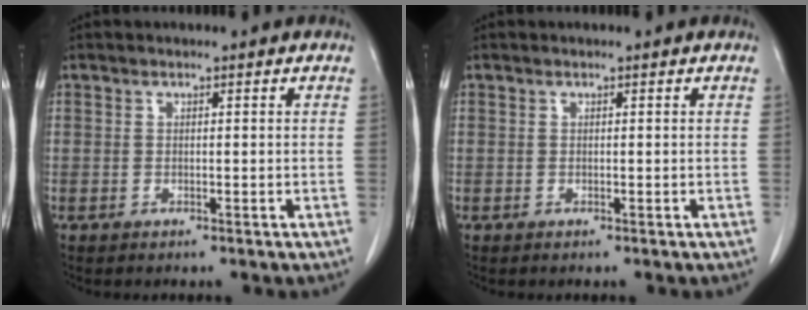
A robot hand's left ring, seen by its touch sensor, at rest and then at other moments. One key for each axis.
{"total": 0.0}